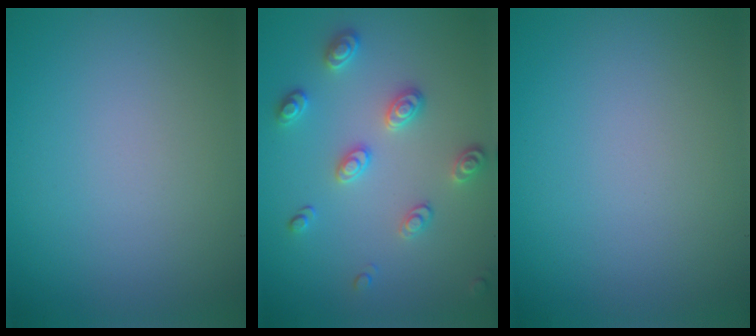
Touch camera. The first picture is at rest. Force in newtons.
{"total": 2.8, "press": 2.6, "slide": 1.1}
{"total": 0.0}